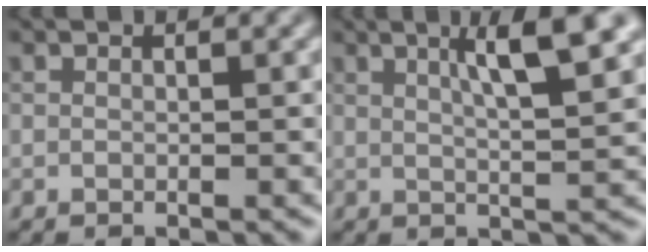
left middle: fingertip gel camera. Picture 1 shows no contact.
{"total": 6.3, "force": [2.7, 1.3, 5.6], "torque": [-0.074, 0.008, 0.039]}